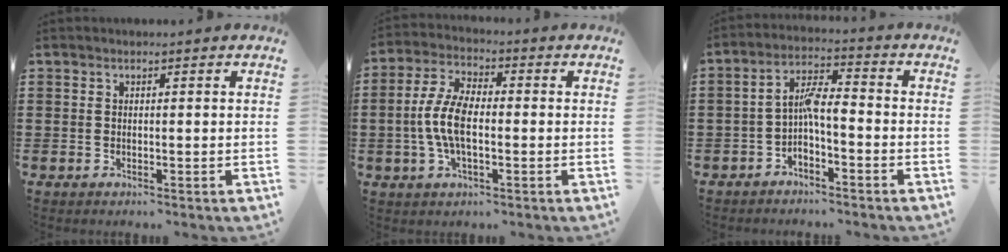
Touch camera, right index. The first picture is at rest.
{"total": 7.4, "force": [-1.0, 3.4, 6.5], "torque": [-0.156, -0.003, -0.028]}
{"total": 5.0, "force": [-1.4, 1.8, 4.5], "torque": [-0.094, 0.013, -0.031]}